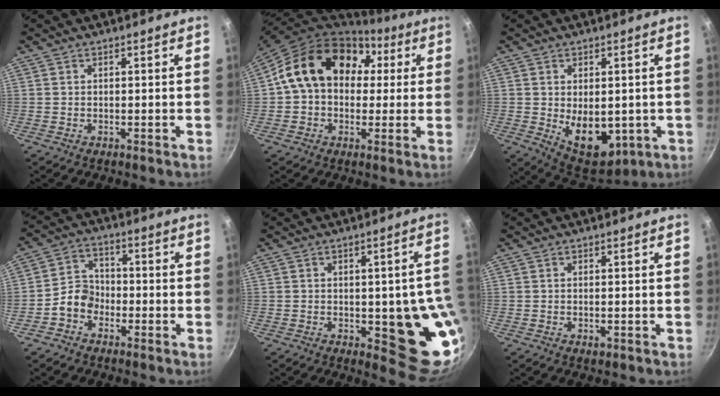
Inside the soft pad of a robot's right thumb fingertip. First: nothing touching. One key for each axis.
{"total": 18.7, "fx": 4.2, "fy": 14.1, "fz": 11.5, "tx": -0.164, "ty": 0.039, "tz": 0.059}
{"total": 11.5, "fx": -1.4, "fy": 7.3, "fz": 8.8, "tx": -0.102, "ty": -0.018, "tz": 0.004}
{"total": 6.3, "fx": -2.7, "fy": 5.0, "fz": 2.8, "tx": -0.021, "ty": 0.034, "tz": -0.061}
{"total": 15.6, "fx": -2.0, "fy": 6.2, "fz": 14.2, "tx": -0.107, "ty": -0.015, "tz": -0.023}
{"total": 1.2, "fx": -0.4, "fy": 0.7, "fz": 1.0, "tx": -0.015, "ty": 0.000, "tz": -0.007}